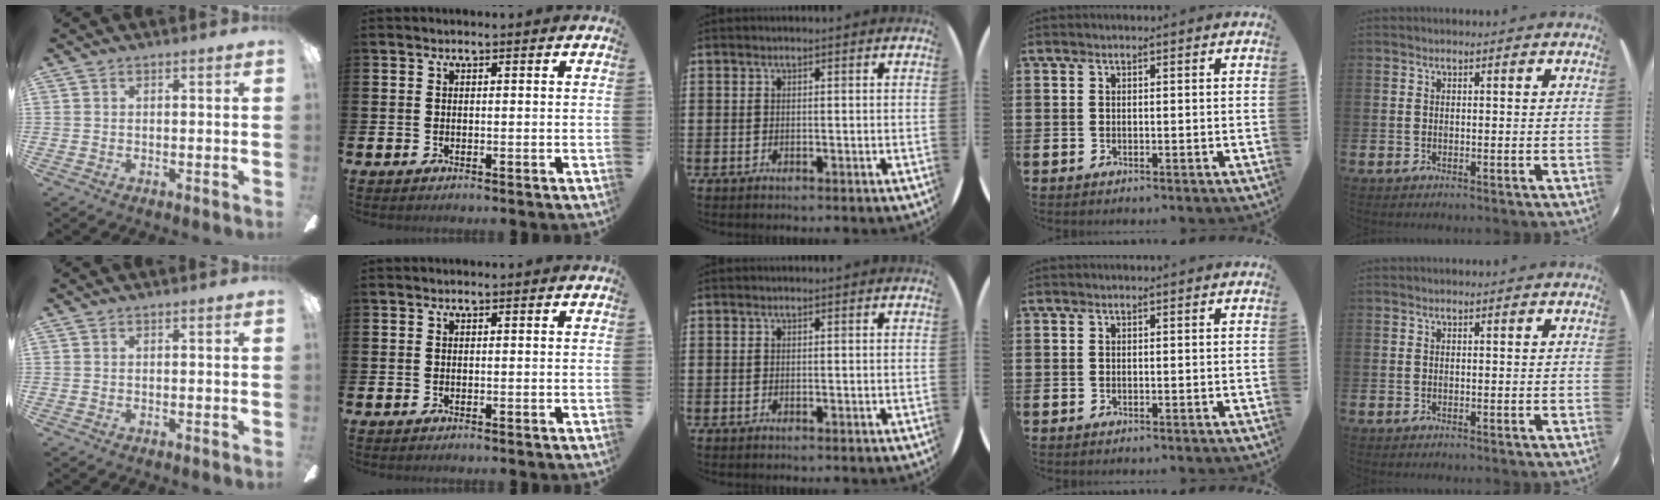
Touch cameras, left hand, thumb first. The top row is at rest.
{}